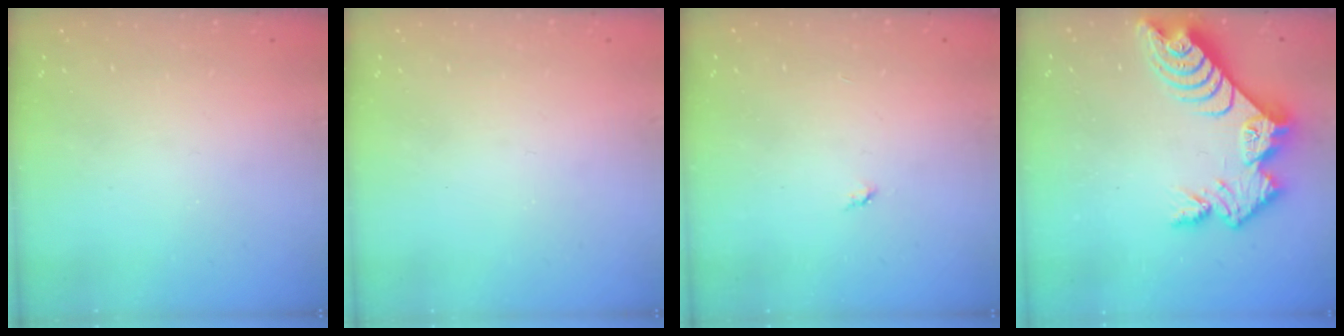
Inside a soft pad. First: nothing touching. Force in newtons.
{"total": 0.7, "press": 0.7, "slide": 0.1}
{"total": 2.8, "press": 2.8, "slide": 0.4}
{"total": 12.8, "press": 12.8, "slide": 1.0}